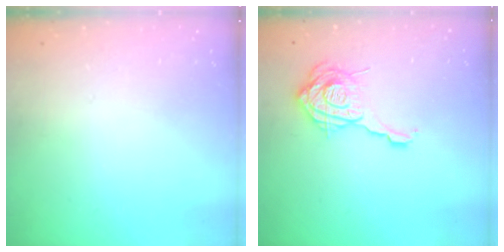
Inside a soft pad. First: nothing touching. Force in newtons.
{"total": 15.6, "press": 15.6, "slide": 1.4}